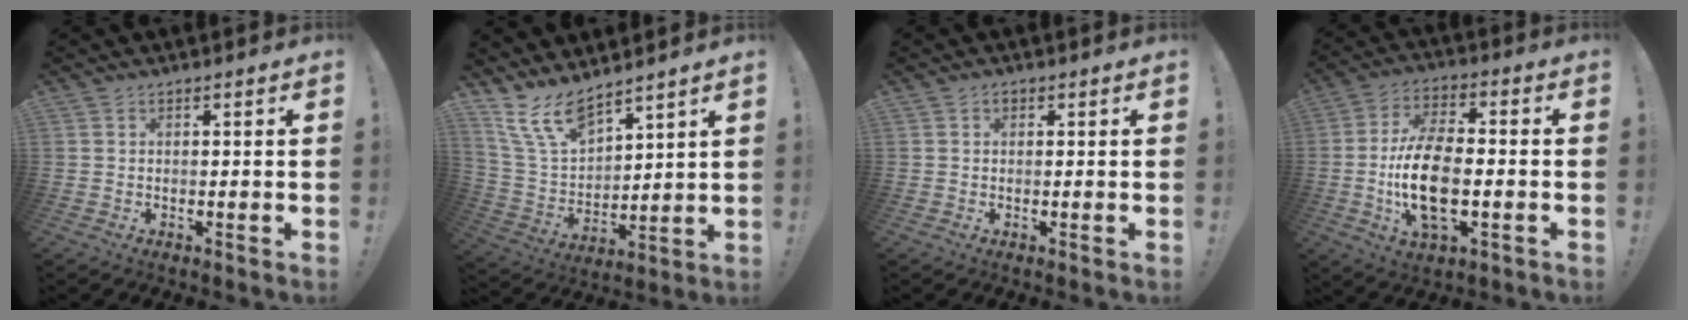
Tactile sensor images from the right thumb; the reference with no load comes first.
{"total": 13.1, "force": [10.3, 5.1, 6.2], "torque": [-0.143, -0.071, 0.199]}
{"total": 0.8, "force": [0.1, 0.7, 0.4], "torque": [-0.011, 0.005, 0.003]}
{"total": 16.0, "force": [-2.3, 8.4, 13.5], "torque": [-0.269, -0.002, -0.044]}